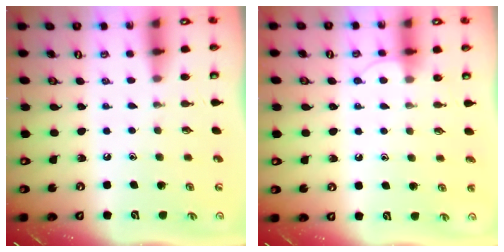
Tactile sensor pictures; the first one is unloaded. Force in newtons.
{"total": 6.0, "press": 6.0, "slide": 0.5}